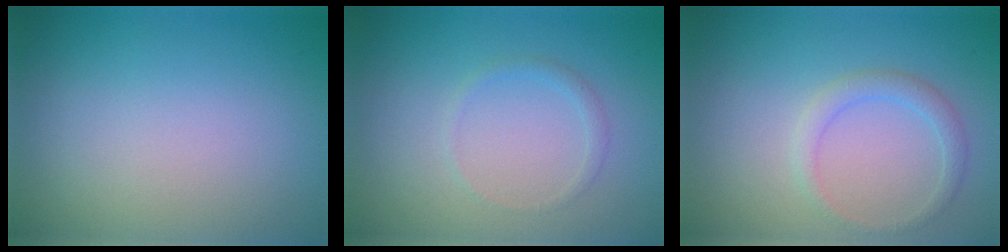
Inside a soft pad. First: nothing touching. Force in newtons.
{"total": 0.9, "press": 0.9, "slide": 0.1}
{"total": 1.7, "press": 1.7, "slide": 0.2}